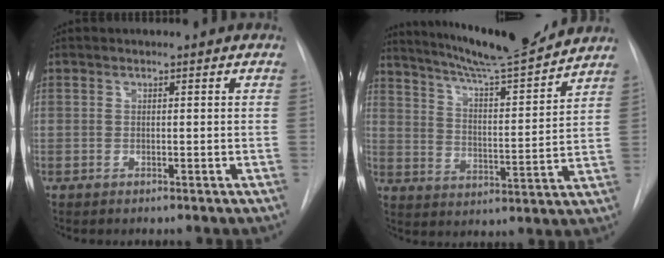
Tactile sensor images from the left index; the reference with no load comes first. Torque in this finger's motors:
{"motor_torque": [0.98, -1.16, 0.21, 0.08]}